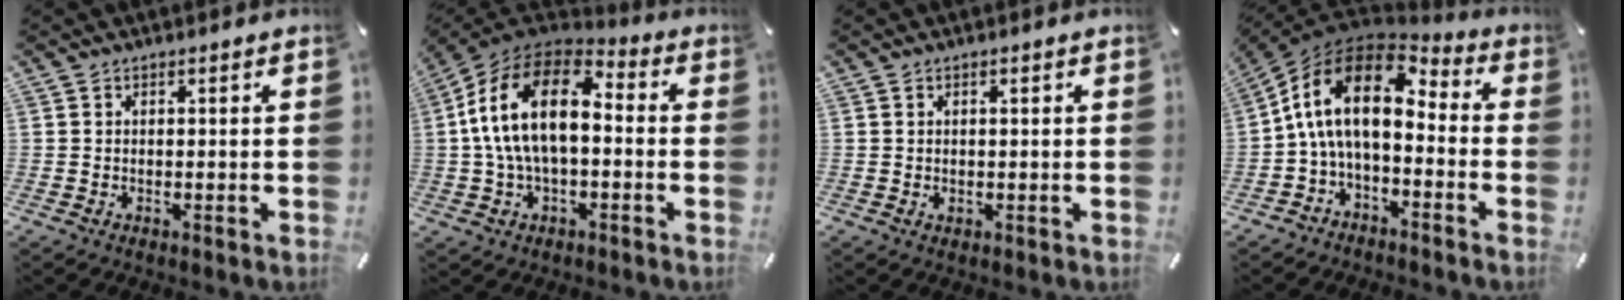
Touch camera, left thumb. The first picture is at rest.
{"total": 15.8, "force": [0.8, 9.2, 12.8], "torque": [-0.272, 0.012, 0.007]}
{"total": 0.8, "force": [0.1, 0.6, 0.5], "torque": [-0.010, 0.003, 0.001]}
{"total": 14.7, "force": [1.4, 8.8, 11.7], "torque": [-0.244, -0.003, 0.020]}